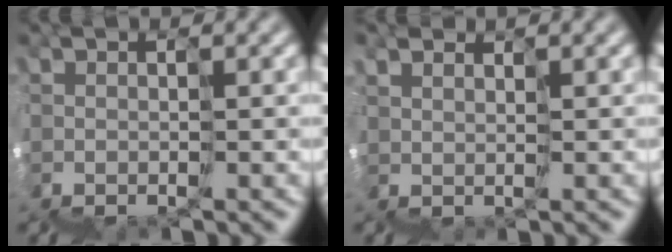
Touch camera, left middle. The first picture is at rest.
{"total": 3.3, "force": [1.4, -1.1, -2.7], "torque": [0.027, 0.020, 0.025]}